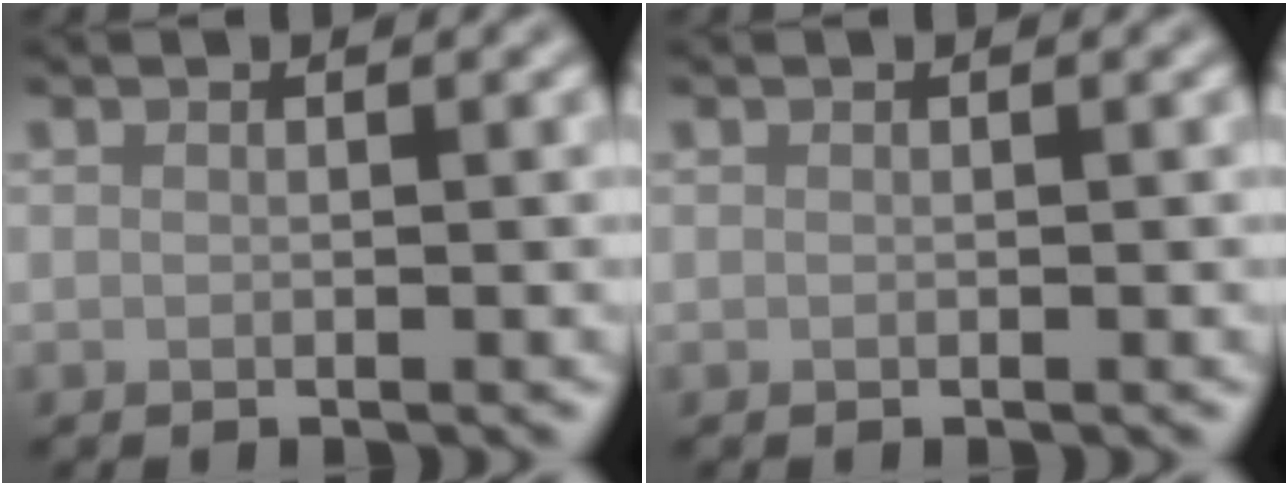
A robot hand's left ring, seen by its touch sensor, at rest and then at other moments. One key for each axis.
{"total": 0.0}